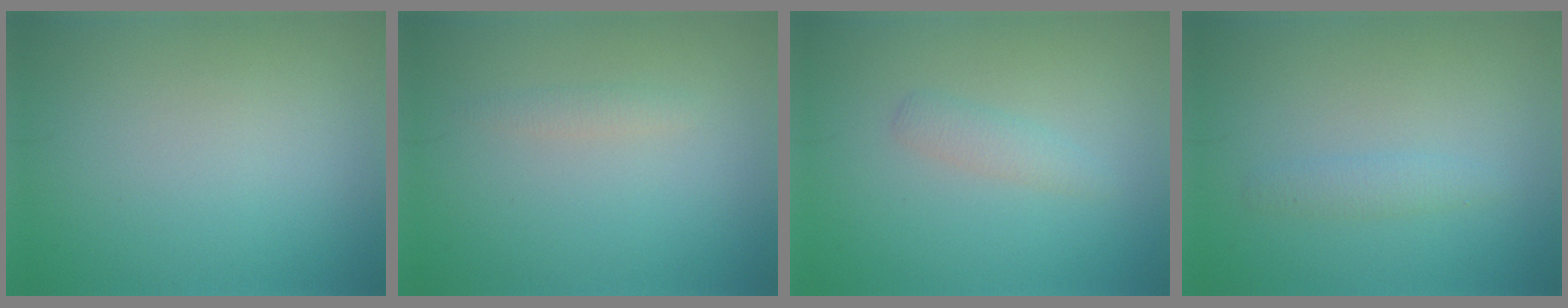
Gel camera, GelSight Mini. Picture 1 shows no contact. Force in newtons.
{"total": 0.9, "press": 0.9, "slide": 0.1}
{"total": 1.4, "press": 1.4, "slide": 0.0}
{"total": 1.3, "press": 1.3, "slide": 0.0}